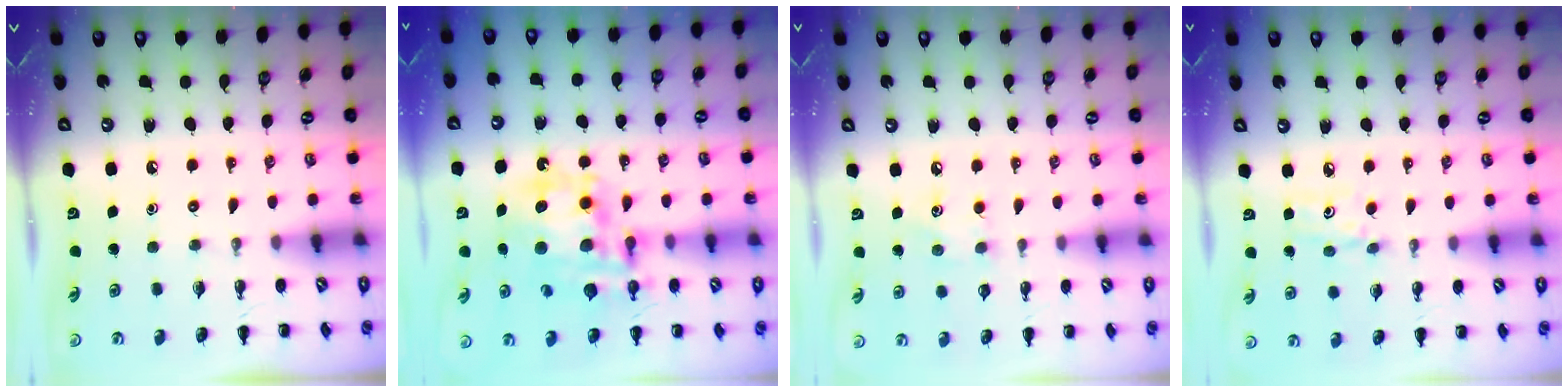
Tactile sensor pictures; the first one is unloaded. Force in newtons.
{"total": 16.2, "press": 15.8, "slide": 3.6}
{"total": 5.5, "press": 5.4, "slide": 1.3}
{"total": 5.3, "press": 5.0, "slide": 1.6}